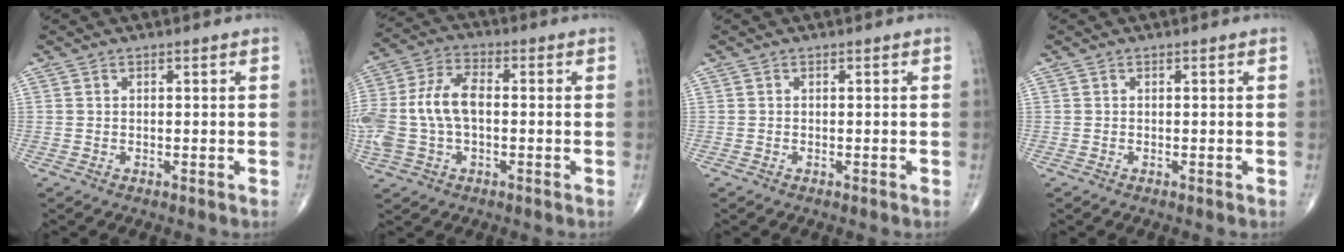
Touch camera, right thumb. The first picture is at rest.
{"total": 13.8, "force": [-0.6, 8.2, 11.0], "torque": [-0.251, 0.029, -0.014]}
{"total": 0.0}
{"total": 0.0}